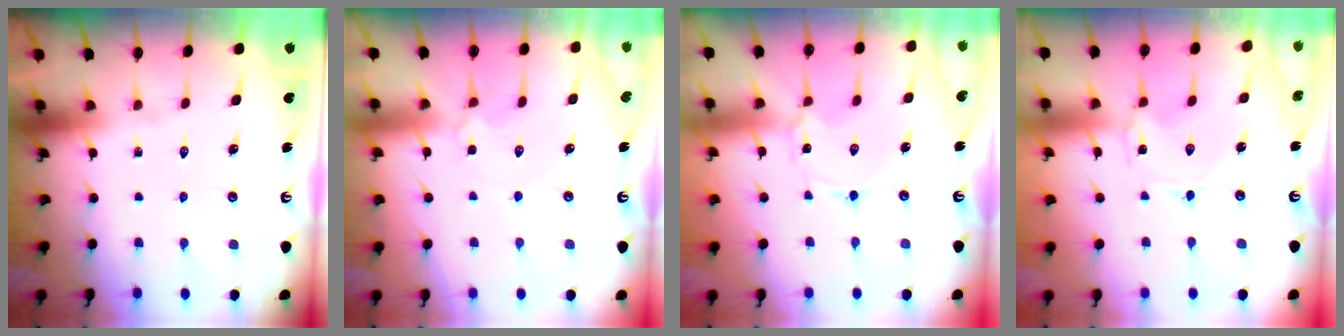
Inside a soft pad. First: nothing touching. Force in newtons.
{"total": 3.8, "press": 3.7, "slide": 0.7}
{"total": 3.5, "press": 3.5, "slide": 0.1}
{"total": 0.0}